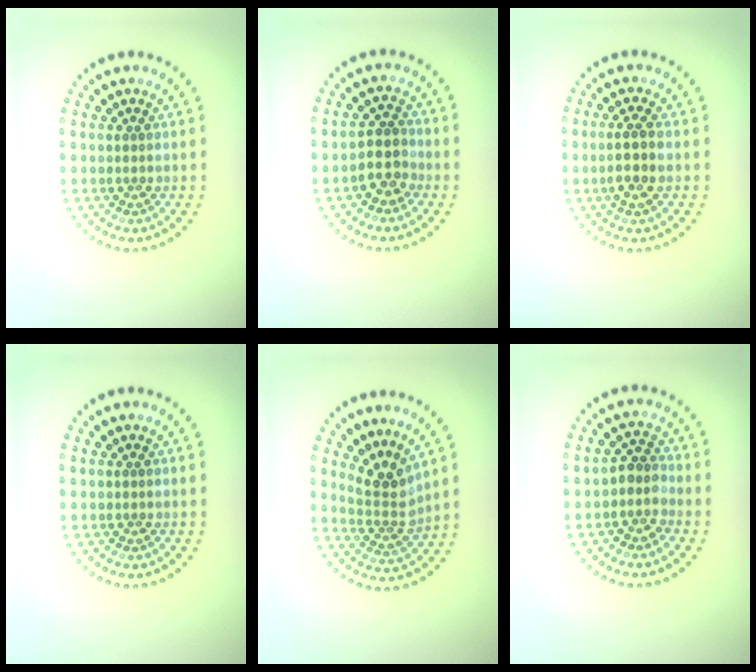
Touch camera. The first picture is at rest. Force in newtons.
{"total": 2.6, "press": 2.3, "slide": 1.3}
{"total": 2.6, "press": 2.4, "slide": 1.0}
{"total": 0.0}
{"total": 3.4, "press": 2.3, "slide": 2.5}
{"total": 2.2, "press": 1.8, "slide": 1.2}